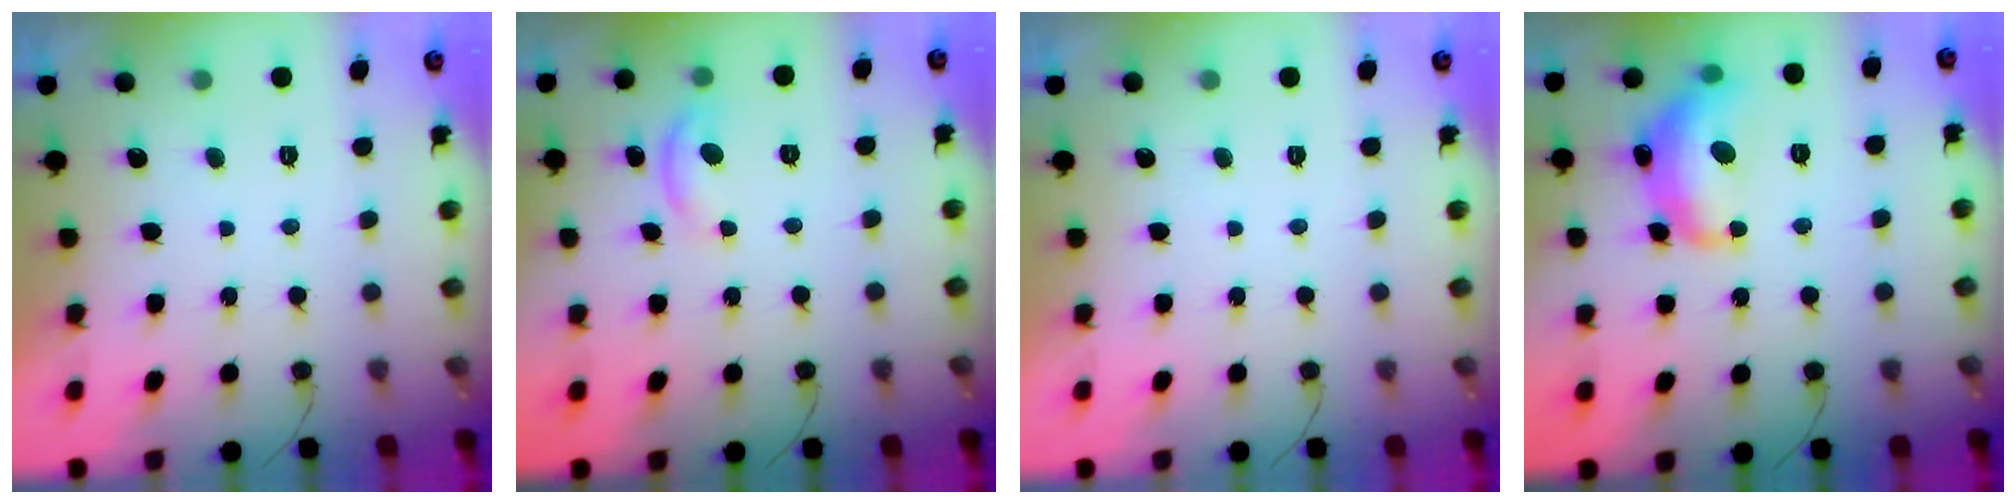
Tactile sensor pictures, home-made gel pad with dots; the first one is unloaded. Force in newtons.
{"total": 5.6, "press": 5.6, "slide": 0.5}
{"total": 0.0}
{"total": 16.3, "press": 16.3, "slide": 1.0}